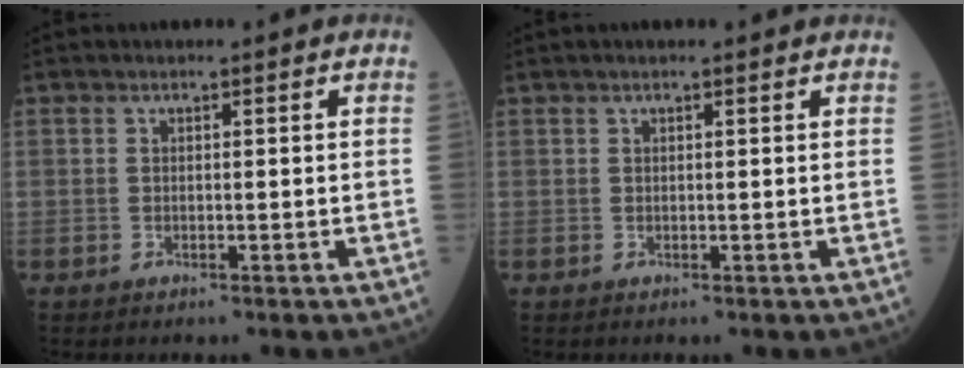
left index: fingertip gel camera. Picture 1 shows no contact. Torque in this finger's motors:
{"motor_torque": [0.81, -1.33, 0.25, 0.05]}